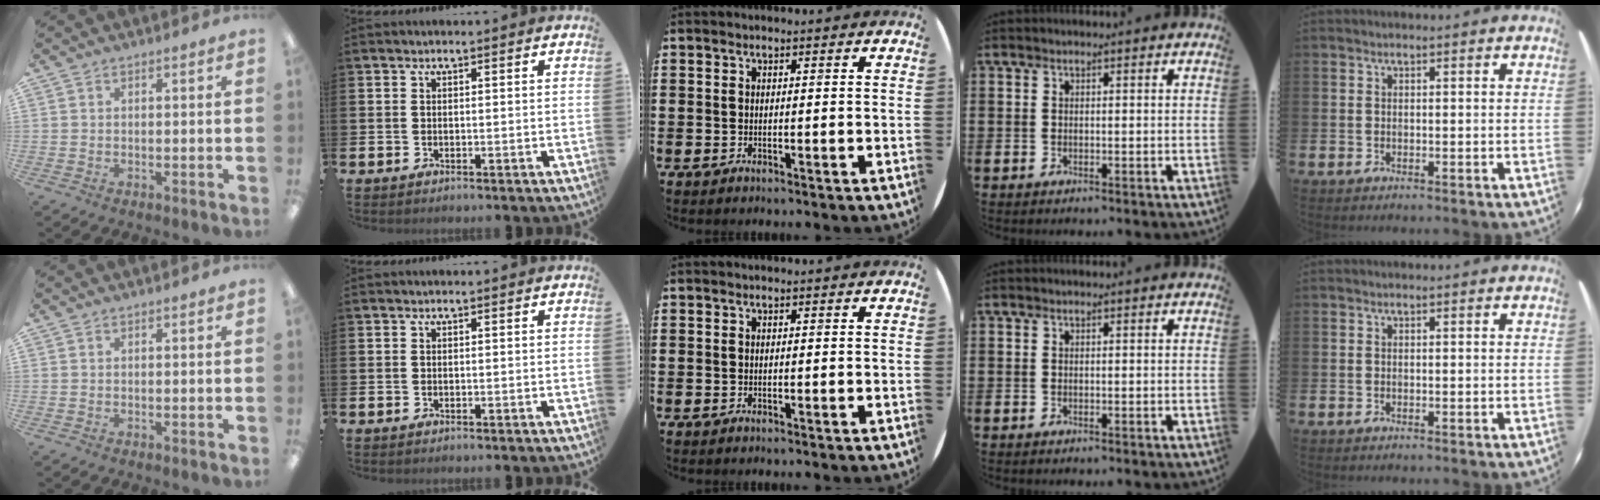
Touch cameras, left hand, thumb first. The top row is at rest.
{}